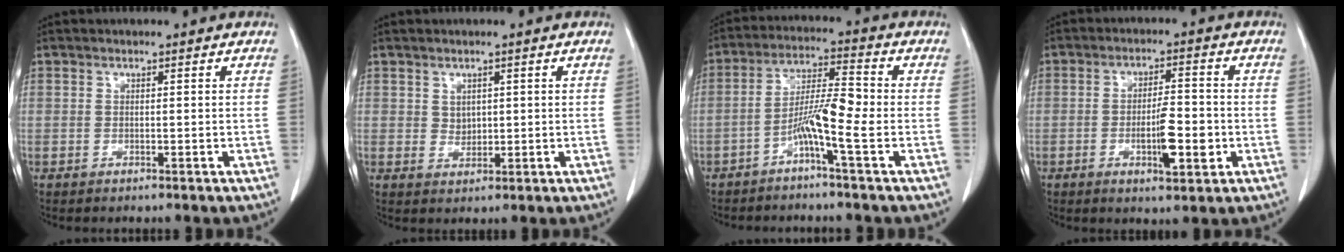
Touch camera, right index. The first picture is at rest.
{"total": 1.8, "force": [0.6, 1.4, 0.9], "torque": [-0.013, -0.002, 0.016]}
{"total": 7.0, "force": [-2.8, -0.3, 6.4], "torque": [-0.123, 0.011, -0.058]}
{"total": 7.1, "force": [-1.9, 1.7, 6.6], "torque": [-0.111, -0.002, -0.029]}